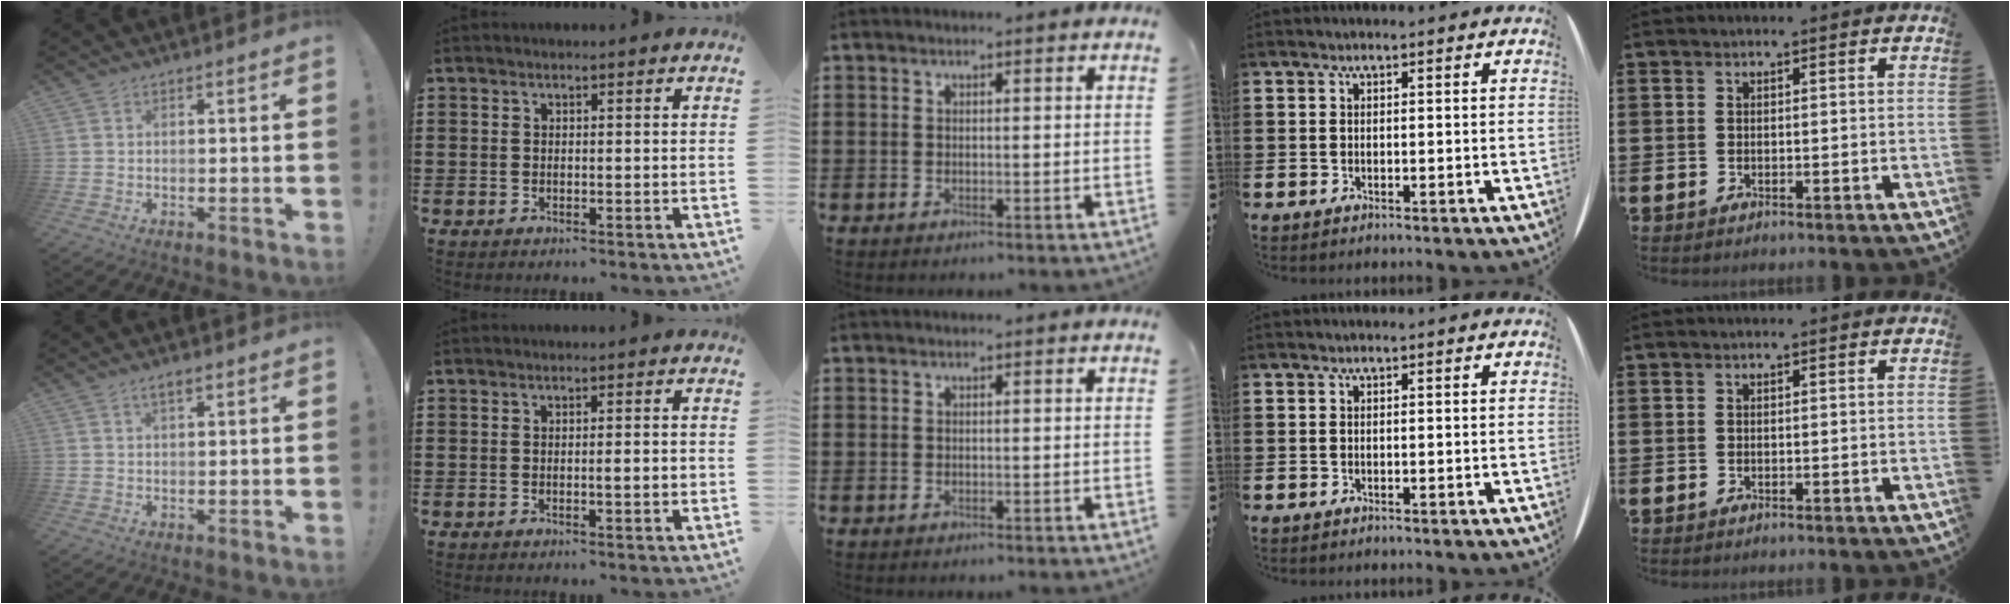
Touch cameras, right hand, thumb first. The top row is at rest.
{"thumb": {"total": 2.7, "force": [1.5, 1.0, 2.0], "torque": [-0.038, 0.001, 0.026]}, "index": {"total": 1.7, "force": [-0.3, 0.2, 1.7], "torque": [-0.029, -0.004, -0.005]}}